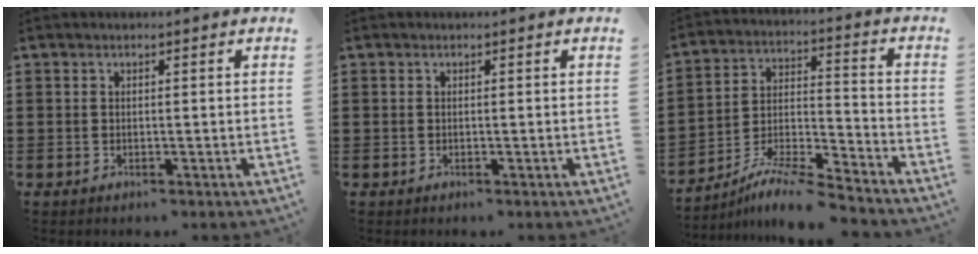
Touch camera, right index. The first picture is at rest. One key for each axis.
{"total": 0.0}
{"total": 8.2, "fx": -7.8, "fy": 0.2, "fz": 2.6, "tx": -0.051, "ty": 0.005, "tz": -0.156}